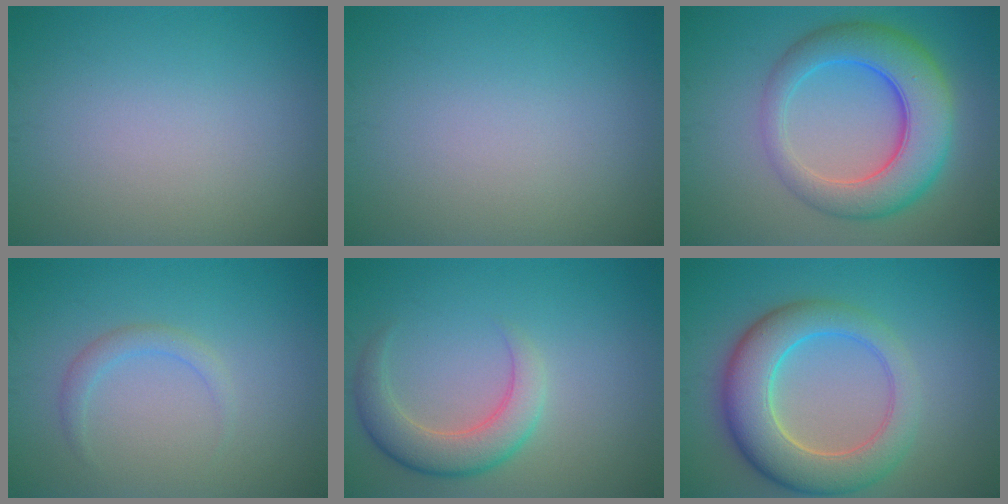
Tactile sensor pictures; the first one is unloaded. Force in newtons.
{"total": 0.0}
{"total": 8.0, "press": 8.0, "slide": 0.3}
{"total": 1.5, "press": 1.5, "slide": 0.1}
{"total": 4.3, "press": 4.3, "slide": 0.2}
{"total": 7.7, "press": 7.7, "slide": 0.5}